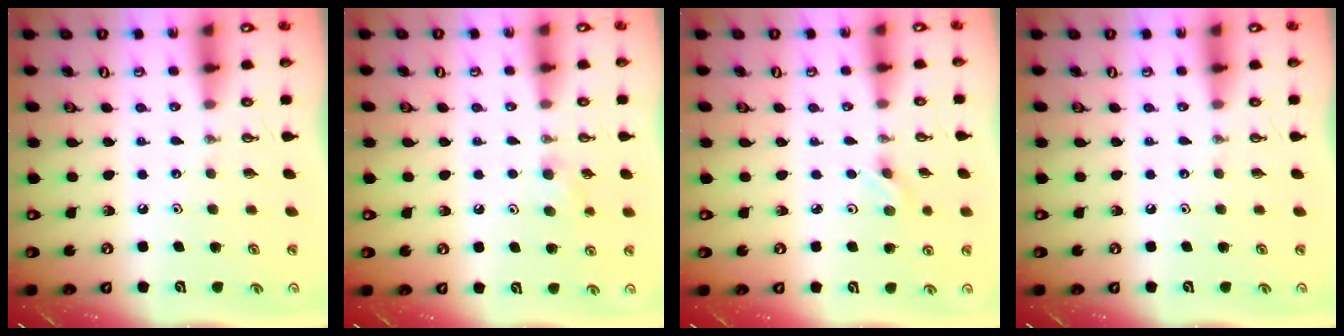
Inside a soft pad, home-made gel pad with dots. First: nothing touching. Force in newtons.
{"total": 6.3, "press": 4.8, "slide": 4.1}
{"total": 2.7, "press": 2.3, "slide": 1.4}
{"total": 0.0}